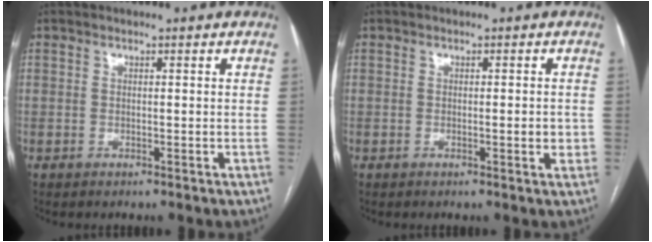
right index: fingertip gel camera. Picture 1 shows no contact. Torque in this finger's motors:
{"motor_torque": [1.09, 0.24, 0.26, 0.04]}